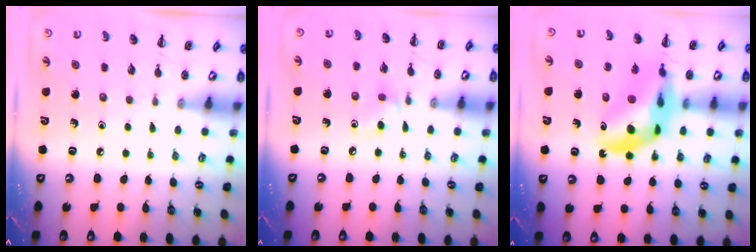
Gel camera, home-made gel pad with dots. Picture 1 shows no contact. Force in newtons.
{"total": 6.0, "press": 5.7, "slide": 1.8}
{"total": 14.4, "press": 13.8, "slide": 4.1}